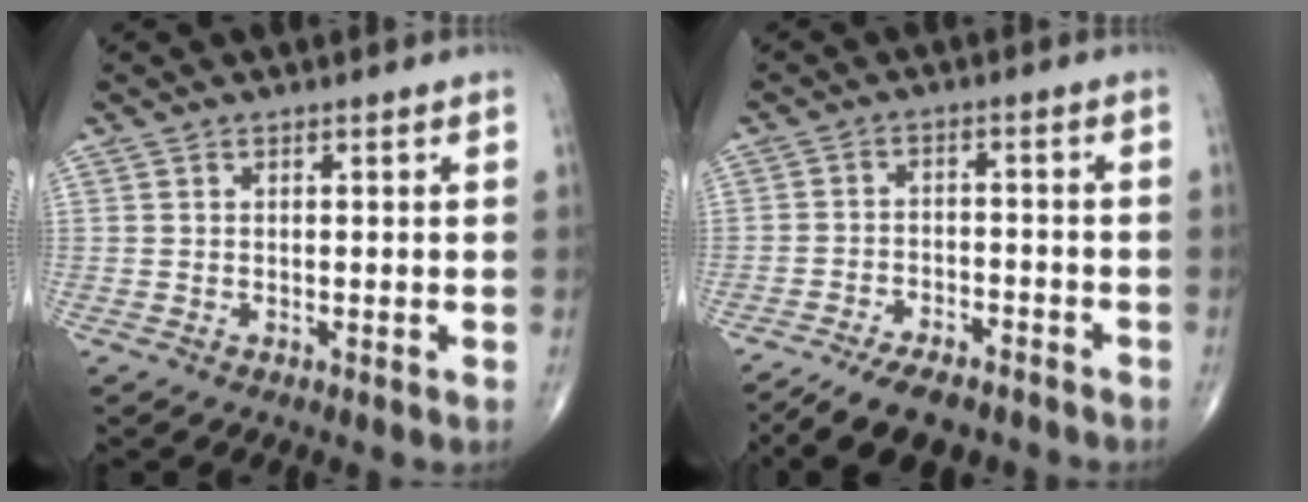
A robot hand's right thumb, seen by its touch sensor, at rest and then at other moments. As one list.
[{"total": 10.4, "force": [-8.3, 4.1, 4.7], "torque": [-0.063, 0.041, -0.136]}]